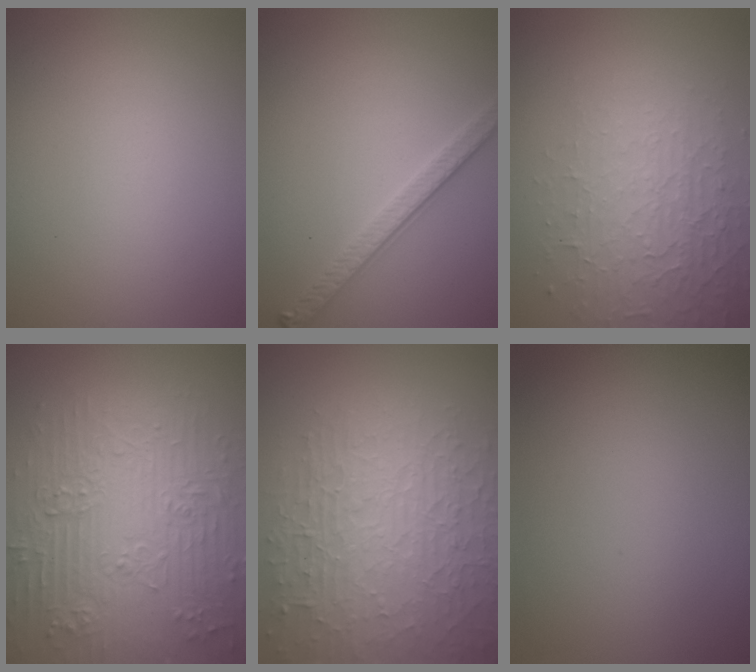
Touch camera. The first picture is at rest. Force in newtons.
{"total": 2.8, "press": 2.6, "slide": 1.1}
{"total": 3.8, "press": 3.5, "slide": 1.3}
{"total": 9.3, "press": 6.9, "slide": 6.3}
{"total": 9.6, "press": 6.4, "slide": 7.1}
{"total": 0.0}